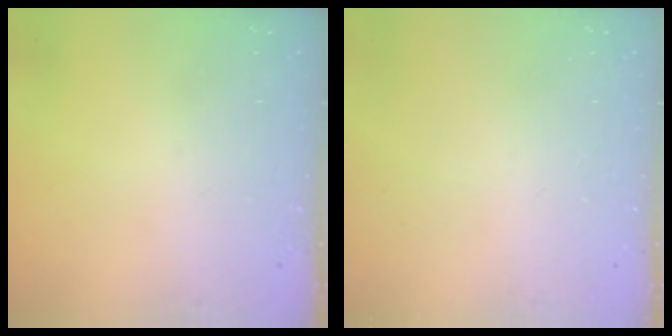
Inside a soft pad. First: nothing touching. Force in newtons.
{"total": 0.0}